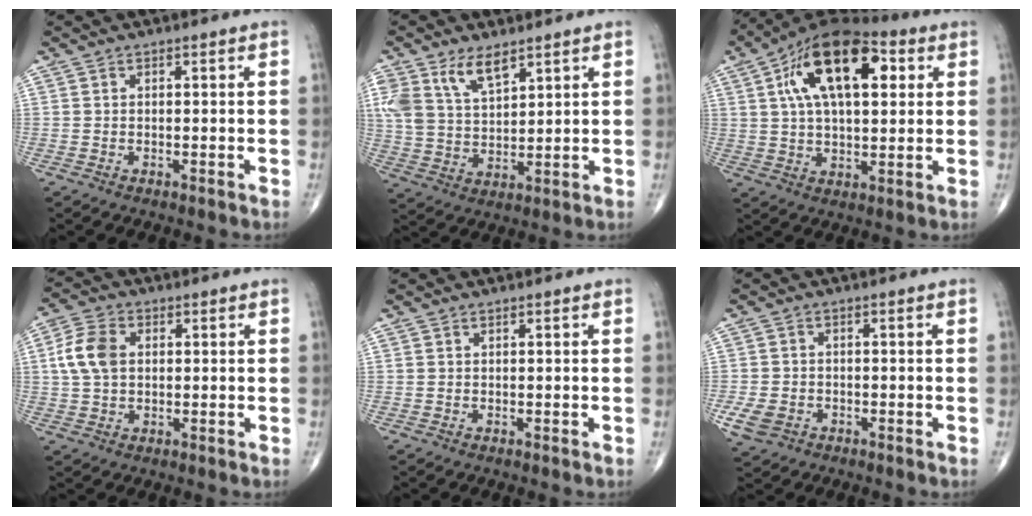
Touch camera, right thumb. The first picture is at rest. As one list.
[{"total": 10.6, "force": [6.3, 5.5, 6.6], "torque": [-0.118, -0.020, 0.133]}, {"total": 19.7, "force": [6.1, 9.8, 16.0], "torque": [-0.250, 0.010, 0.092]}, {"total": 7.5, "force": [1.2, 5.1, 5.4], "torque": [-0.110, 0.011, 0.021]}, {"total": 0.0}, {"total": 4.7, "force": [-1.9, 3.6, 2.4], "torque": [-0.052, 0.004, -0.029]}]